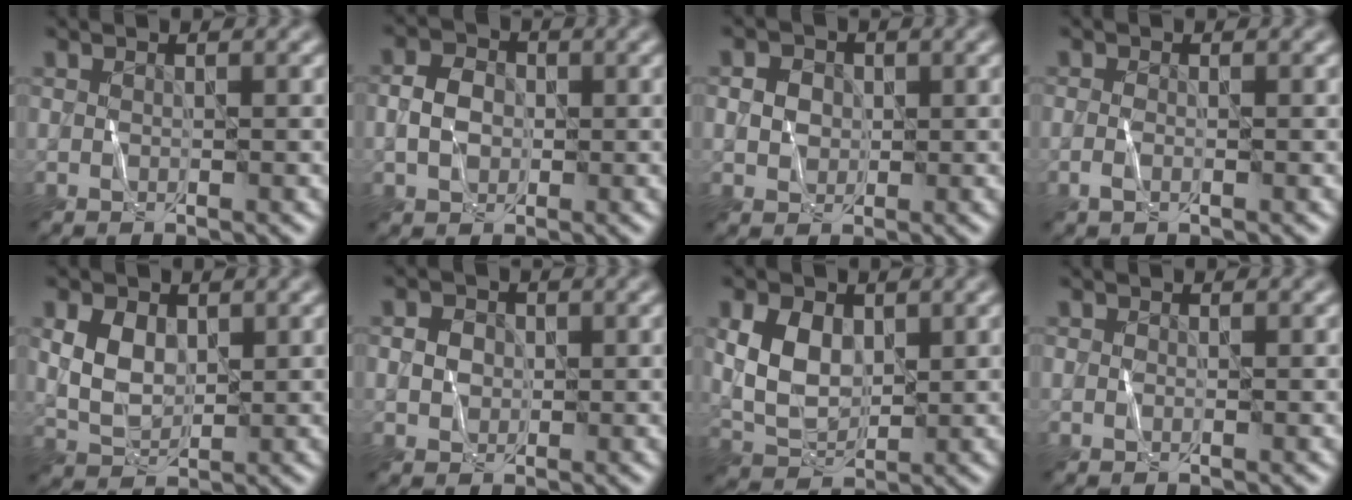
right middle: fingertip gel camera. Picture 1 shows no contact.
{"total": 2.7, "force": [-0.4, 2.2, 1.6], "torque": [-0.033, 0.005, -0.010]}
{"total": 2.5, "force": [0.6, 2.1, 1.1], "torque": [-0.027, 0.002, 0.011]}
{"total": 1.0, "force": [-0.4, 0.5, 0.8], "torque": [-0.015, 0.001, -0.010]}
{"total": 3.0, "force": [0.6, 2.1, 2.1], "torque": [-0.050, -0.001, 0.015]}
{"total": 1.7, "force": [0.2, 1.6, 0.7], "torque": [-0.019, -0.001, 0.008]}
{"total": 4.2, "force": [0.8, 2.9, 2.9], "torque": [-0.068, -0.001, 0.016]}
{"total": 0.0}